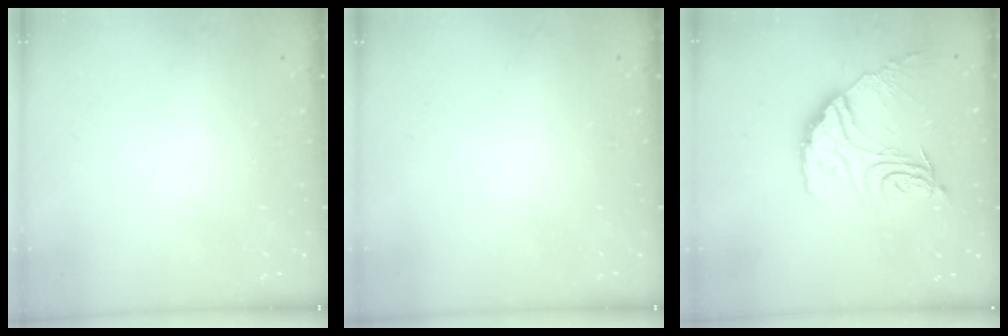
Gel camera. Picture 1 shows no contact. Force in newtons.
{"total": 0.0}
{"total": 17.3, "press": 17.2, "slide": 1.5}